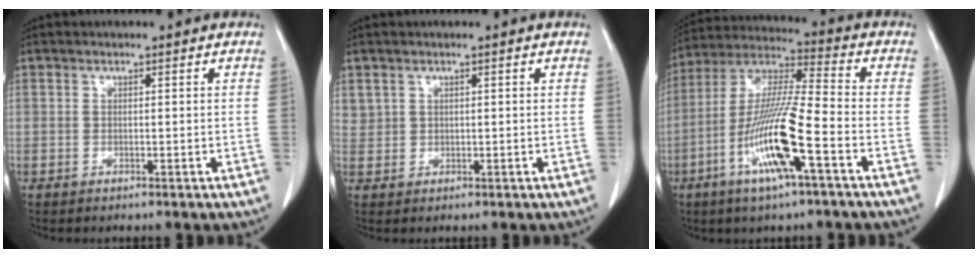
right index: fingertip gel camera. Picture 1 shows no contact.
{"total": 1.9, "force": [1.1, 1.5, 0.2], "torque": [0.005, 0.005, 0.021]}
{"total": 14.6, "force": [-5.5, 0.8, 13.4], "torque": [-0.272, -0.008, -0.109]}